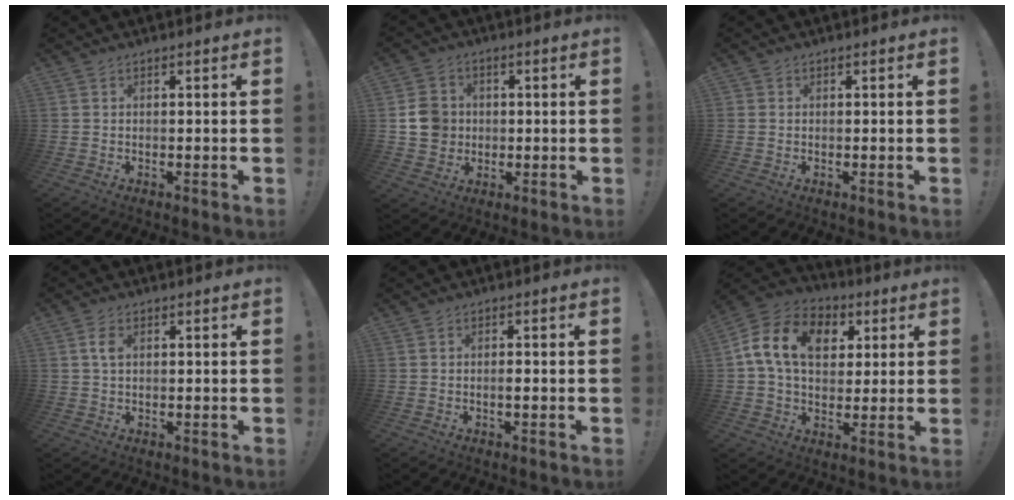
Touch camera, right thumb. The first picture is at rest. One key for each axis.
{"total": 9.1, "fx": 0.7, "fy": 8.4, "fz": 3.3, "tx": -0.050, "ty": 0.001, "tz": 0.019}
{"total": 0.7, "fx": -0.1, "fy": 0.7, "fz": 0.0, "tx": -0.002, "ty": 0.002, "tz": 0.000}
{"total": 3.5, "fx": 1.0, "fy": 2.2, "fz": 2.5, "tx": -0.039, "ty": 0.001, "tz": 0.016}
{"total": 1.3, "fx": -0.5, "fy": 0.2, "fz": 1.2, "tx": -0.013, "ty": -0.001, "tz": -0.011}
{"total": 15.8, "fx": 4.5, "fy": 11.1, "fz": 10.2, "tx": -0.174, "ty": 0.004, "tz": 0.084}